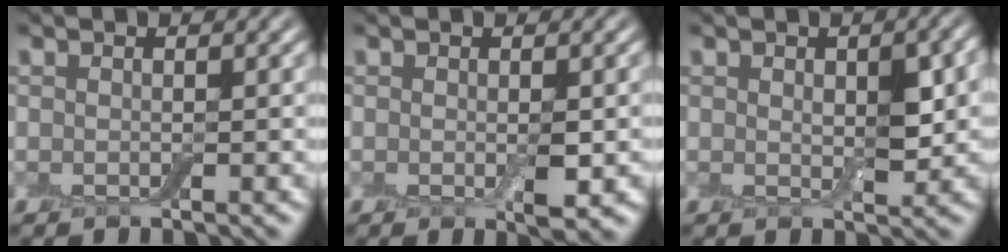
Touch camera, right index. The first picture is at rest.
{"total": 2.1, "force": [-0.3, 0.5, 2.0], "torque": [-0.032, -0.006, -0.002]}
{"total": 3.6, "force": [0.3, 1.8, 3.2], "torque": [-0.051, -0.004, 0.008]}